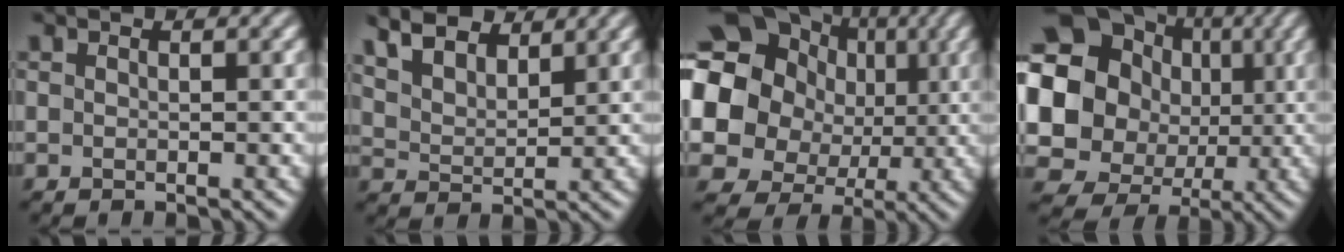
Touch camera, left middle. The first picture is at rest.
{"total": 7.2, "force": [5.7, 3.1, 3.1], "torque": [-0.086, 0.018, 0.094]}
{"total": 15.9, "force": [3.4, 13.8, 7.1], "torque": [-0.168, 0.020, 0.045]}
{"total": 13.5, "force": [2.2, 12.2, 5.5], "torque": [-0.147, 0.005, 0.030]}